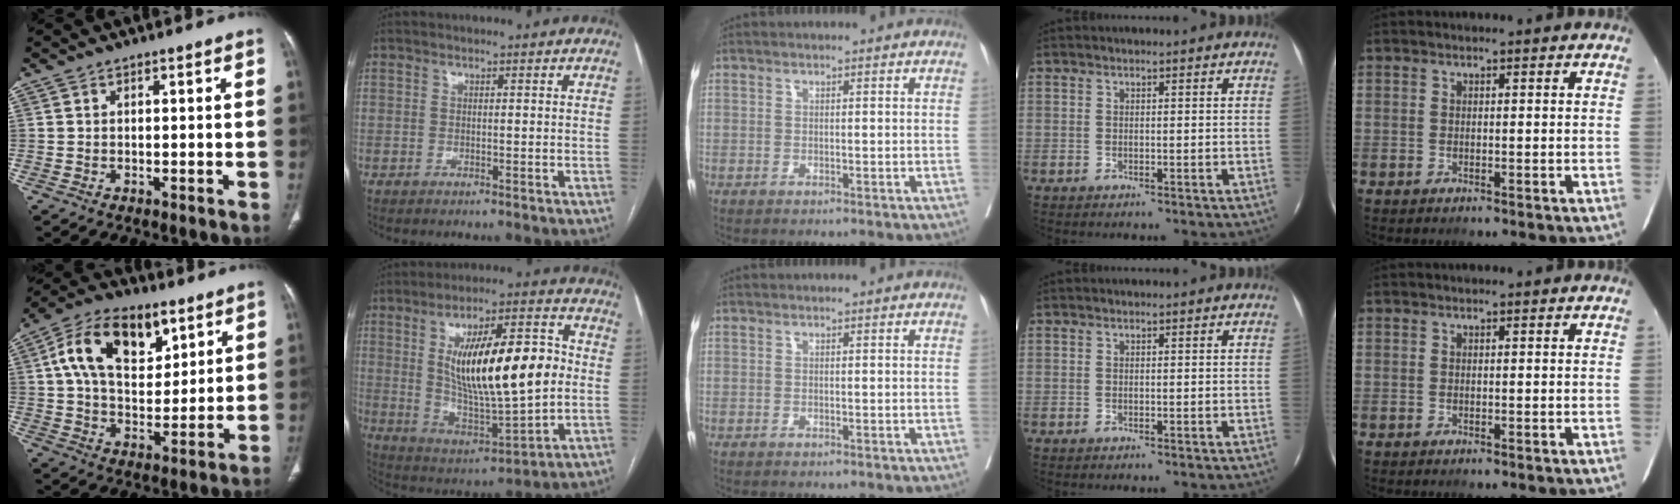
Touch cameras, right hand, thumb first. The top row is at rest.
{"thumb": {"total": 17.7, "force": [7.1, 10.4, 12.5], "torque": [-0.182, -0.008, 0.120]}, "index": {"total": 20.7, "force": [1.9, 5.2, 19.9], "torque": [-0.345, 0.012, 0.041]}}